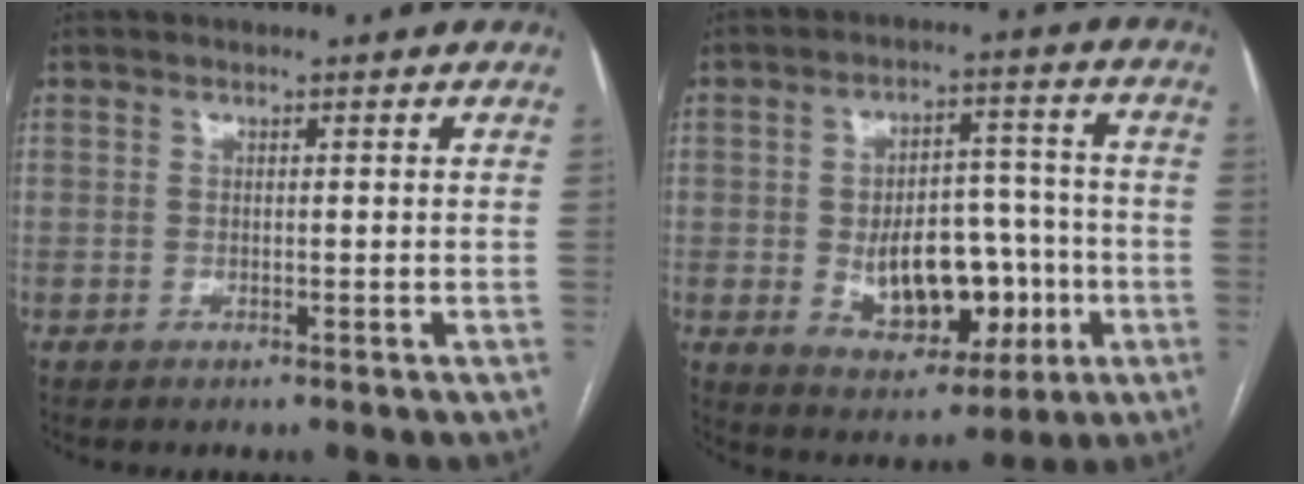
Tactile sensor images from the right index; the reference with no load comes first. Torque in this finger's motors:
{"motor_torque": [0.42, -0.18, 0.44, 0.12]}